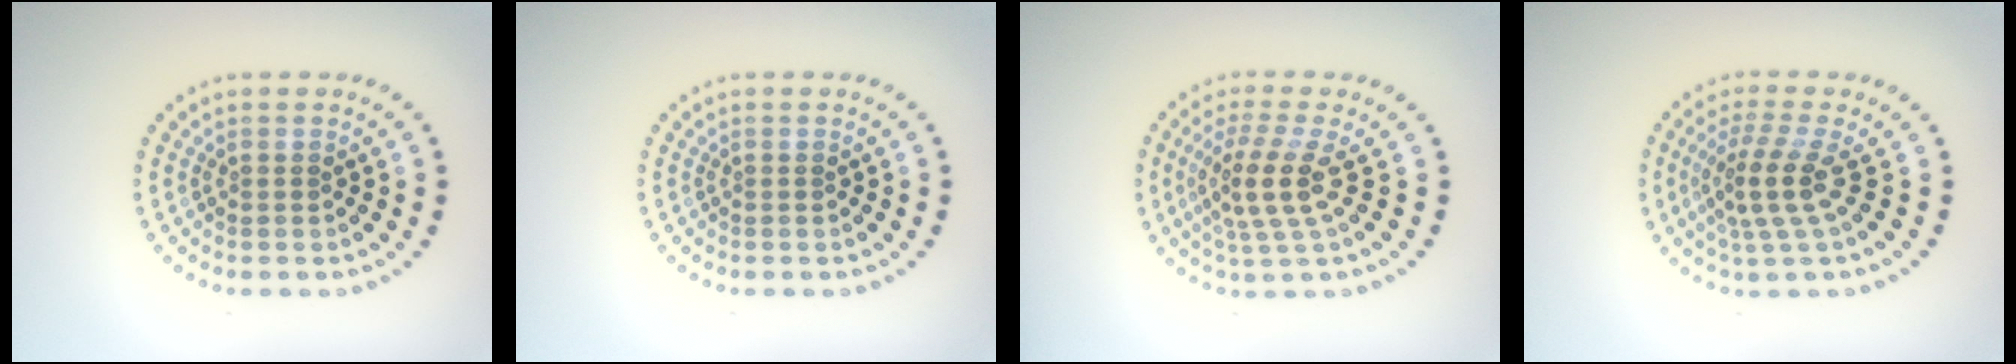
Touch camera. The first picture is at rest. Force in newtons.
{"total": 0.0}
{"total": 3.9, "press": 3.2, "slide": 2.3}
{"total": 3.6, "press": 2.8, "slide": 2.3}